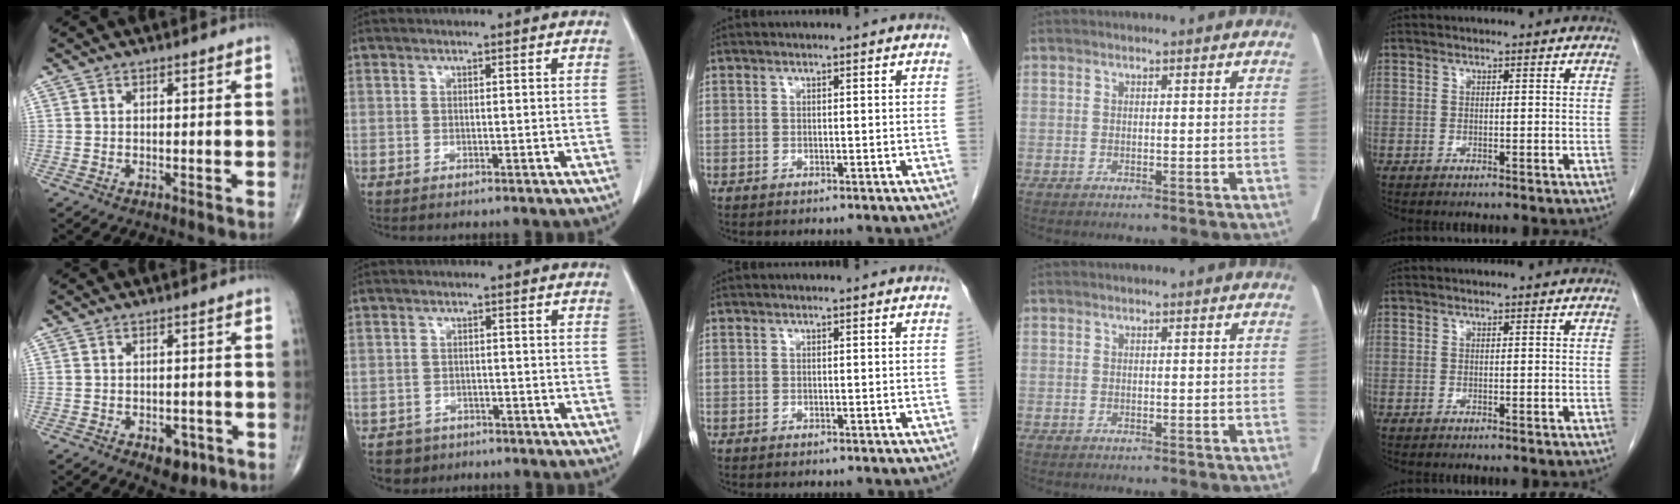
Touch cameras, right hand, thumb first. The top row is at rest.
{"thumb": {"total": 4.8, "force": [-2.3, 2.8, 3.1], "torque": [-0.022, 0.010, -0.024]}, "index": {"total": 3.4, "force": [-2.1, 2.6, -0.2], "torque": [0.002, 0.010, -0.034]}}